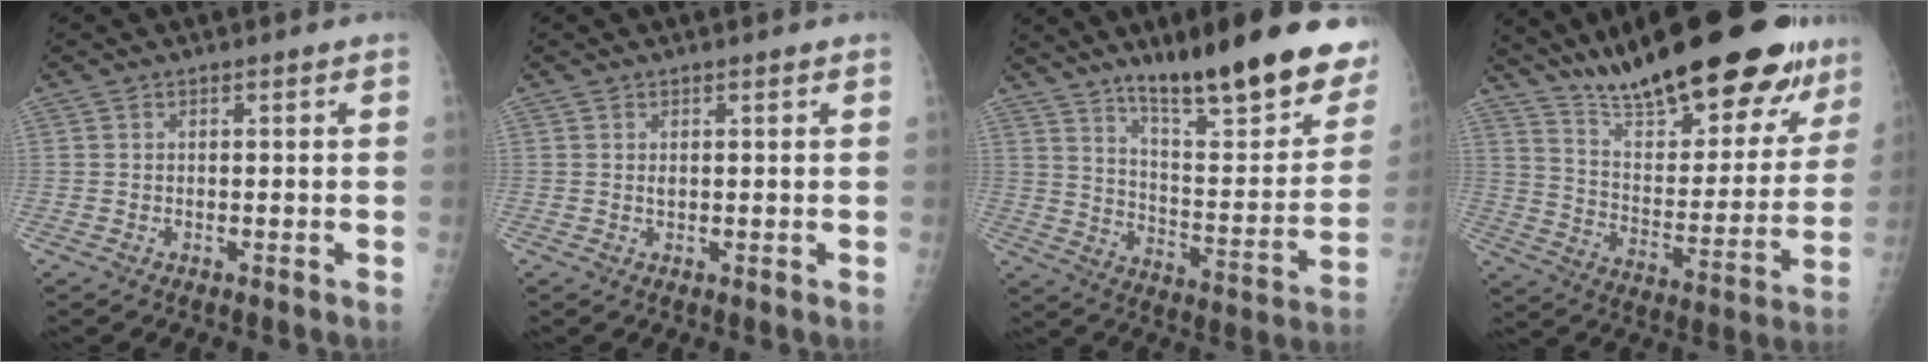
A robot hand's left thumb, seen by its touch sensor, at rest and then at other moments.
{"total": 1.2, "force": [0.7, 0.5, 0.9], "torque": [-0.013, -0.002, 0.012]}
{"total": 25.2, "force": [16.8, 6.0, 17.8], "torque": [-0.221, -0.078, 0.258]}
{"total": 30.5, "force": [22.5, 9.1, 18.5], "torque": [-0.245, -0.080, 0.340]}